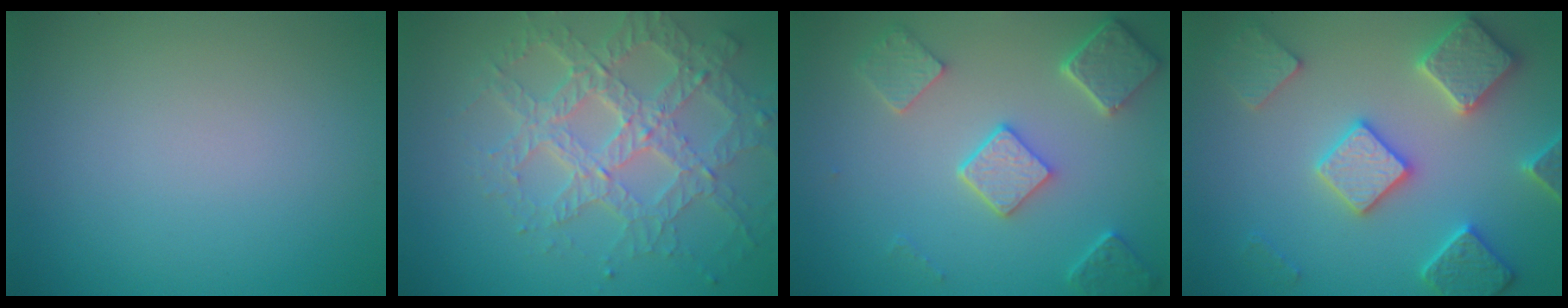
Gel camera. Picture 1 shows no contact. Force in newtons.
{"total": 7.0, "press": 5.1, "slide": 4.8}
{"total": 5.4, "press": 4.2, "slide": 3.4}
{"total": 5.8, "press": 5.6, "slide": 1.2}